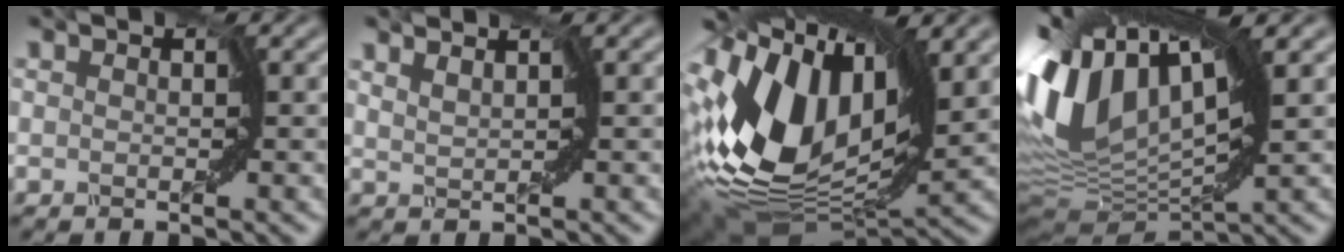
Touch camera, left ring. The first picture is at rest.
{"total": 1.6, "force": [1.5, -0.5, -0.2], "torque": [-0.008, -0.007, 0.032]}
{"total": 13.7, "force": [1.5, 8.2, 10.8], "torque": [-0.242, 0.004, 0.026]}
{"total": 12.9, "force": [3.2, 6.3, 10.8], "torque": [-0.249, 0.018, 0.060]}